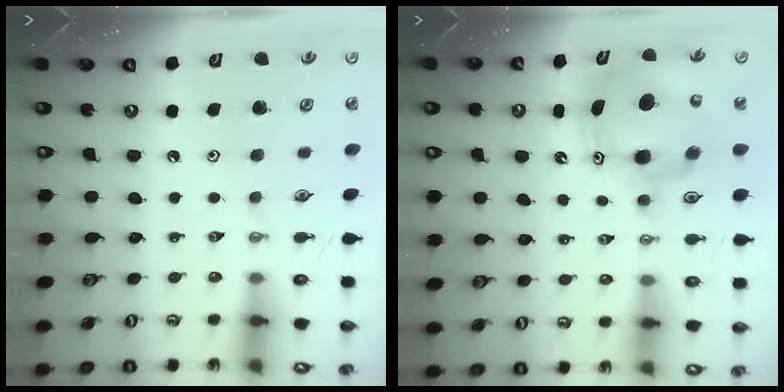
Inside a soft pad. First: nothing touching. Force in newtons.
{"total": 10.4, "press": 10.4, "slide": 0.7}